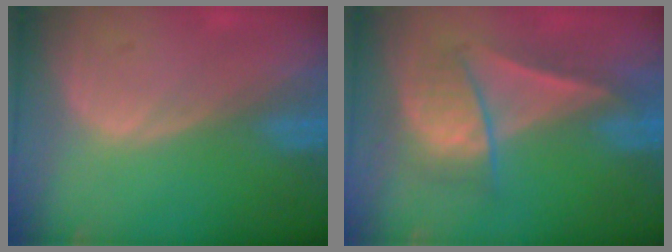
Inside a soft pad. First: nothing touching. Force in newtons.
{"total": 6.8, "press": 6.8, "slide": 0.4}